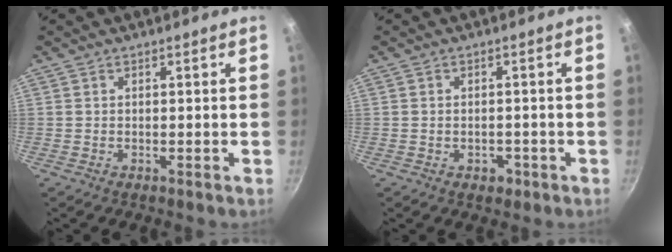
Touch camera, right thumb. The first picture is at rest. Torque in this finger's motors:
{"motor_torque": [-0.16, -0.10, -0.32, 0.12, -0.03]}